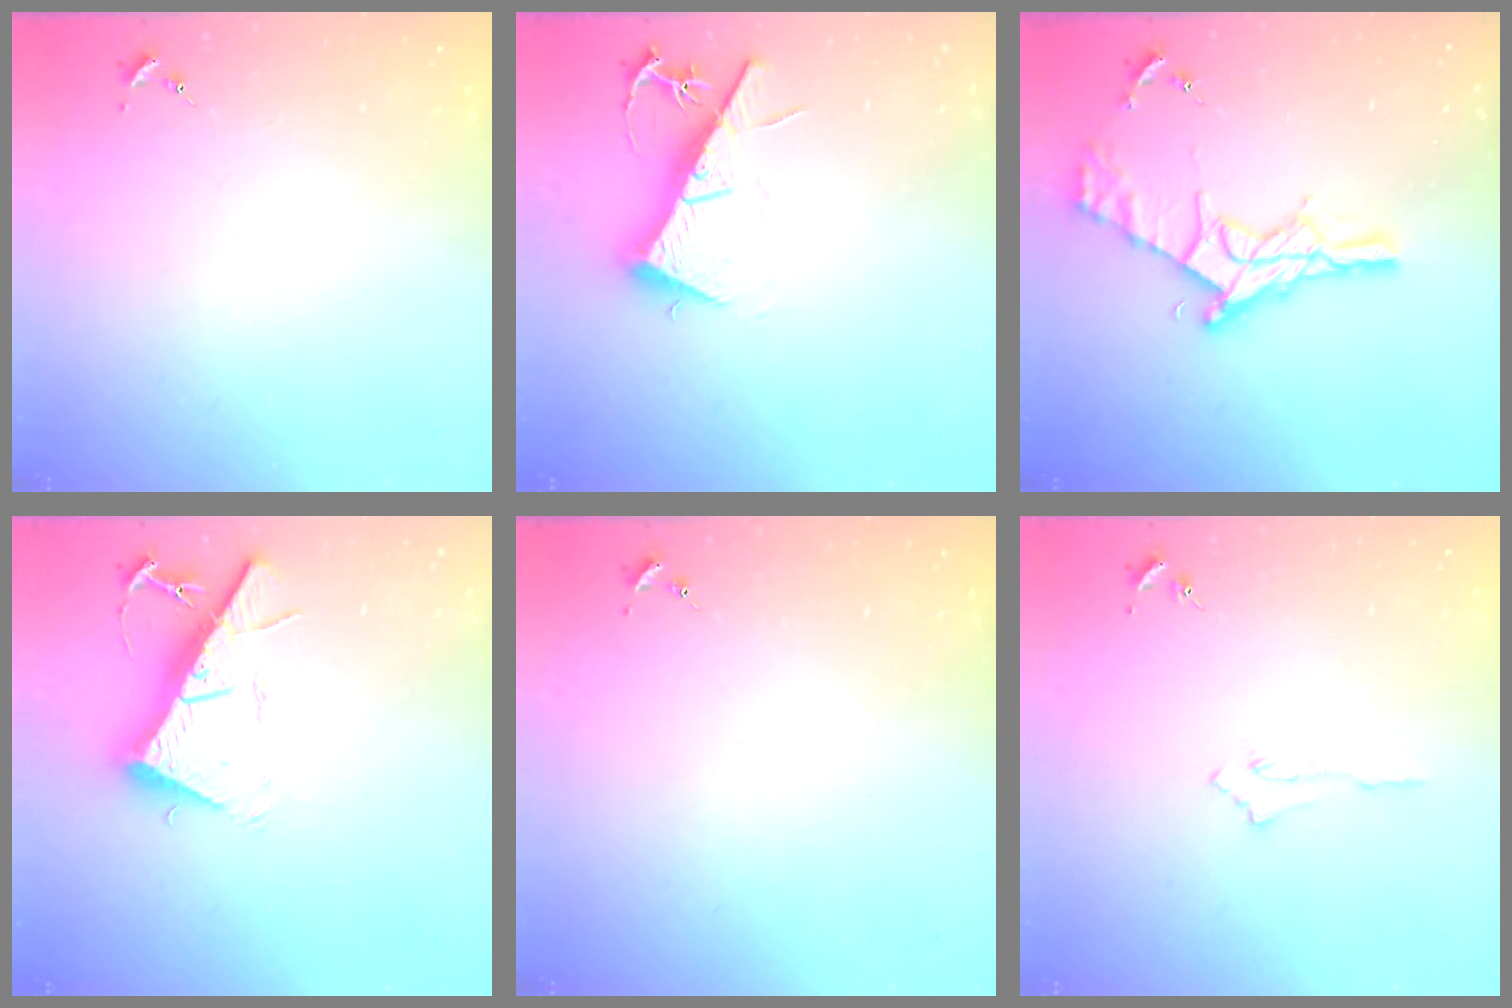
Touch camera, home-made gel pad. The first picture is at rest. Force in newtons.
{"total": 12.5, "press": 12.5, "slide": 0.5}
{"total": 19.0, "press": 18.9, "slide": 1.3}
{"total": 14.6, "press": 14.6, "slide": 0.4}
{"total": 0.0}
{"total": 2.9, "press": 2.9, "slide": 0.4}